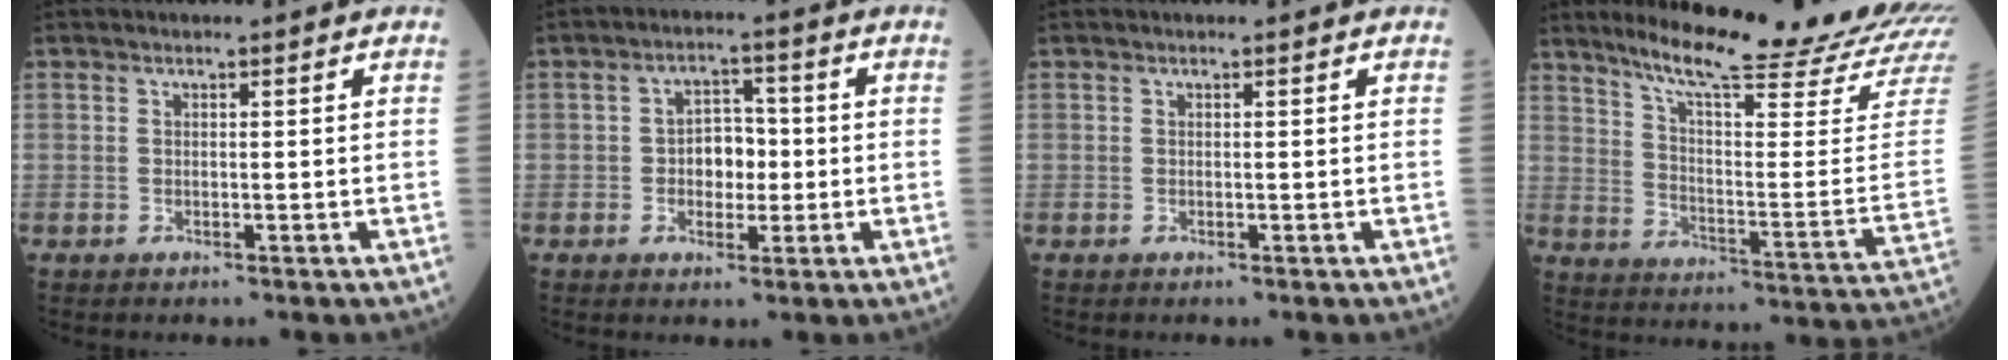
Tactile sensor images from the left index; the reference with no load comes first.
{"total": 4.9, "force": [-0.7, 3.2, 3.6], "torque": [-0.056, 0.011, -0.013]}
{"total": 0.0}
{"total": 23.7, "force": [20.8, -0.4, 11.2], "torque": [-0.173, -0.104, 0.273]}